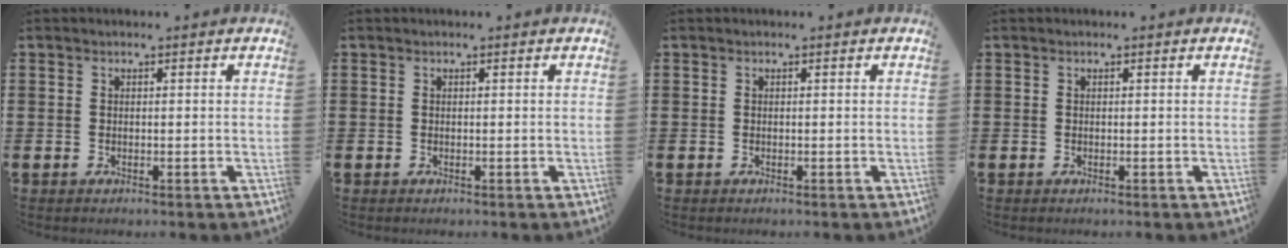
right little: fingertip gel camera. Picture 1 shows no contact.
{"total": 0.0}
{"total": 0.0}
{"total": 0.0}